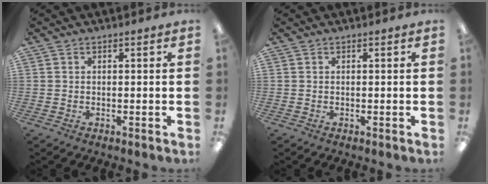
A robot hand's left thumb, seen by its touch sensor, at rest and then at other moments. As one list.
[{"total": 0.0}]